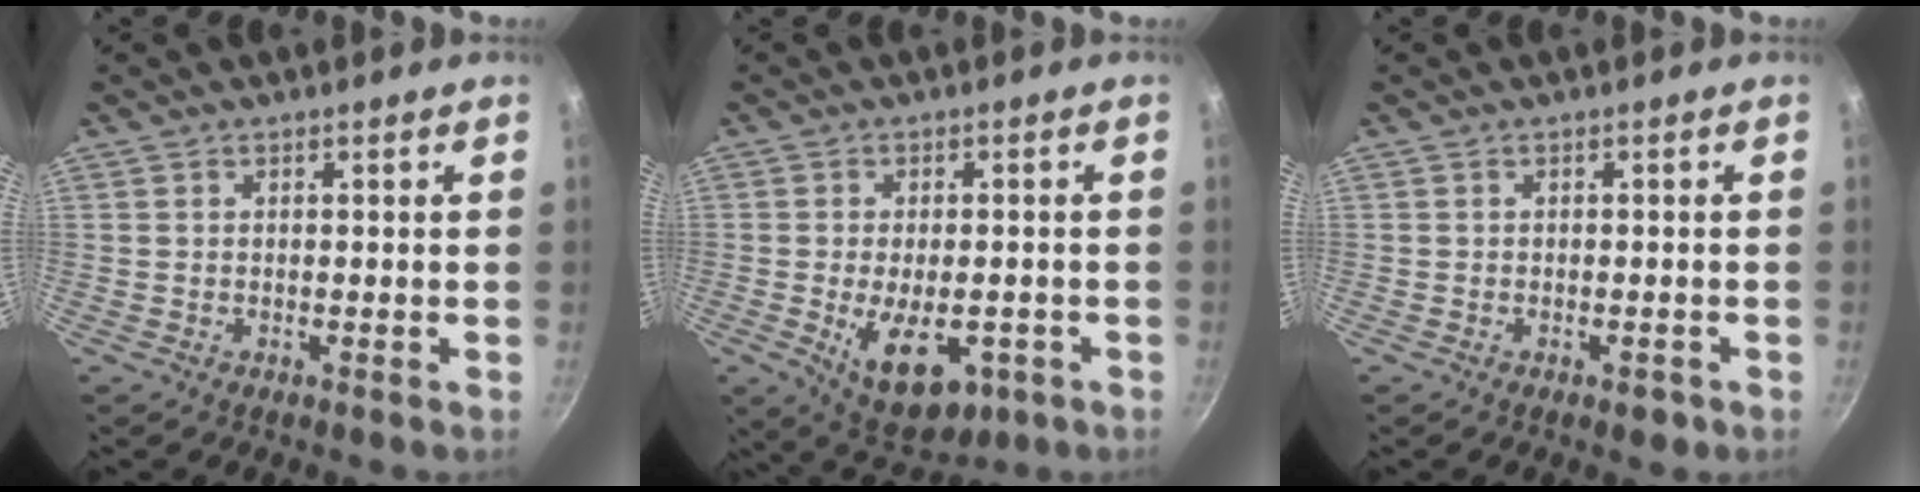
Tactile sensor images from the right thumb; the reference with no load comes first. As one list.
[{"total": 11.5, "force": [-3.7, 6.2, 8.9], "torque": [-0.129, -0.001, -0.041]}, {"total": 1.6, "force": [-0.9, 0.8, 1.0], "torque": [-0.005, 0.004, -0.012]}]